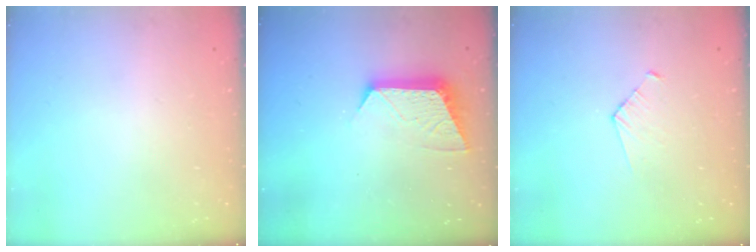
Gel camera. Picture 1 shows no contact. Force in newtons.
{"total": 10.0, "press": 10.0, "slide": 0.5}
{"total": 3.2, "press": 3.2, "slide": 0.3}